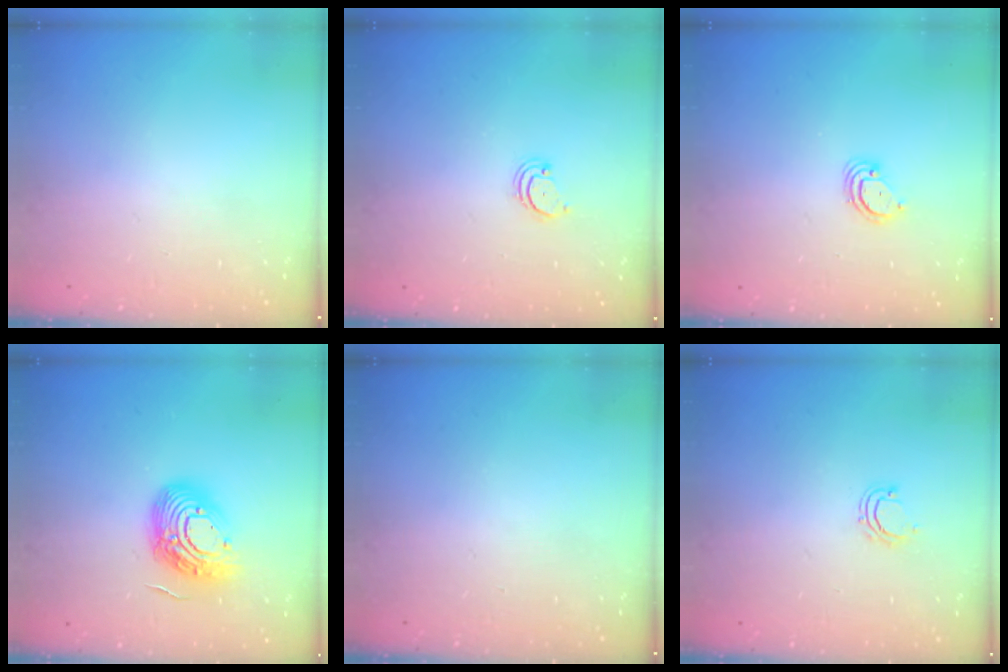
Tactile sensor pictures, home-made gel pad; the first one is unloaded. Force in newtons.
{"total": 2.6, "press": 2.5, "slide": 0.5}
{"total": 3.6, "press": 3.6, "slide": 0.2}
{"total": 16.1, "press": 16.0, "slide": 1.1}
{"total": 0.0}
{"total": 4.9, "press": 4.8, "slide": 0.9}